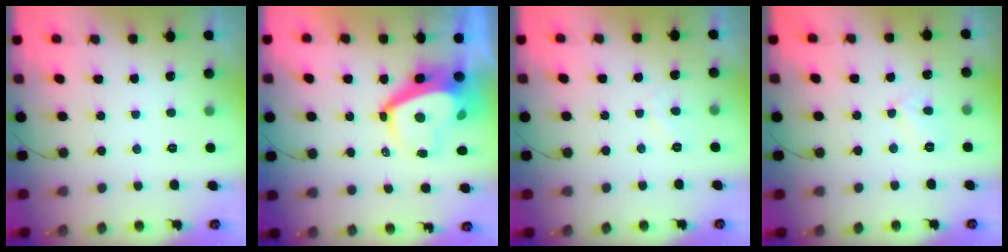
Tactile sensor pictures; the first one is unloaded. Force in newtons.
{"total": 8.8, "press": 8.8, "slide": 0.7}
{"total": 1.2, "press": 1.1, "slide": 0.5}
{"total": 3.8, "press": 3.8, "slide": 0.3}